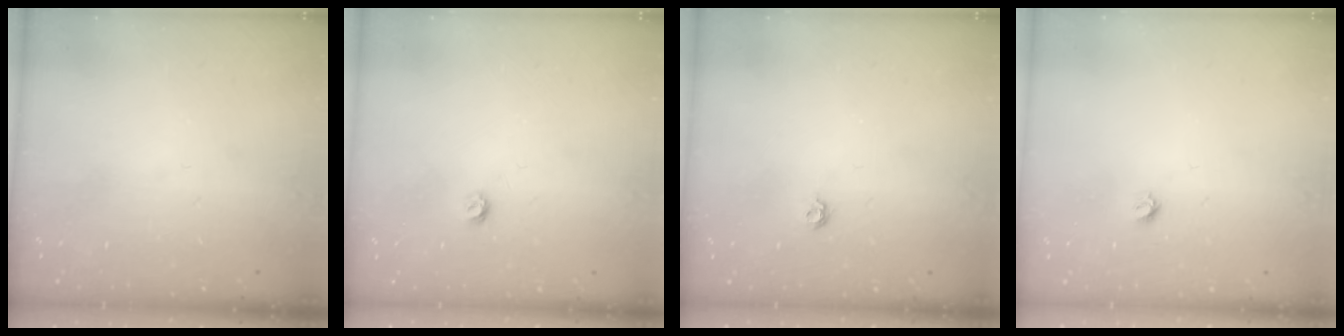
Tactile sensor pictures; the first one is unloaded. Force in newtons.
{"total": 3.5, "press": 3.5, "slide": 0.3}
{"total": 4.6, "press": 4.6, "slide": 0.7}
{"total": 3.9, "press": 3.9, "slide": 0.3}